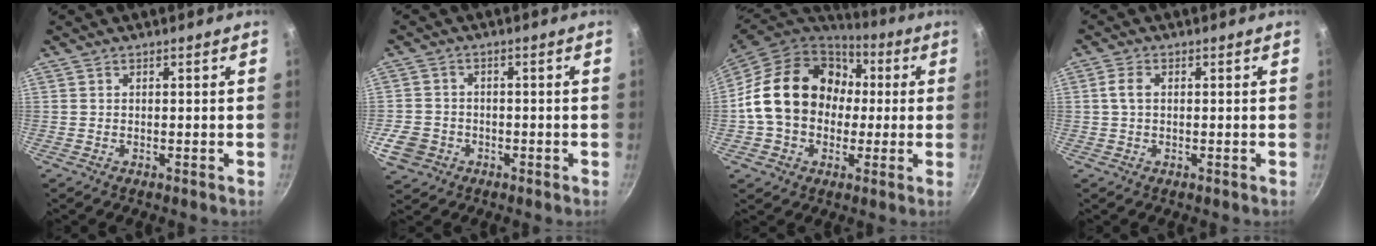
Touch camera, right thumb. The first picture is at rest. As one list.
[{"total": 6.2, "force": [-2.6, 5.2, 2.4], "torque": [-0.044, 0.024, -0.044]}, {"total": 20.2, "force": [1.7, 16.1, 12.0], "torque": [-0.180, 0.043, 0.024]}, {"total": 2.6, "force": [0.3, 1.6, 2.0], "torque": [-0.043, 0.008, 0.004]}]